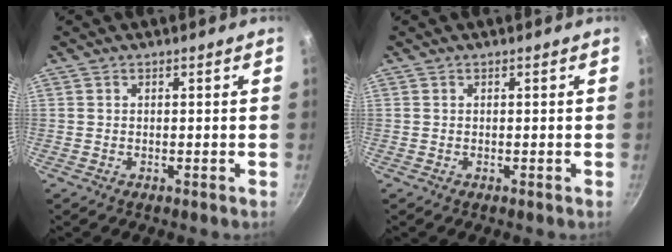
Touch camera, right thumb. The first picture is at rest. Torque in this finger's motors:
{"motor_torque": [0.00, 0.00, 0.02, 0.00, 0.00]}